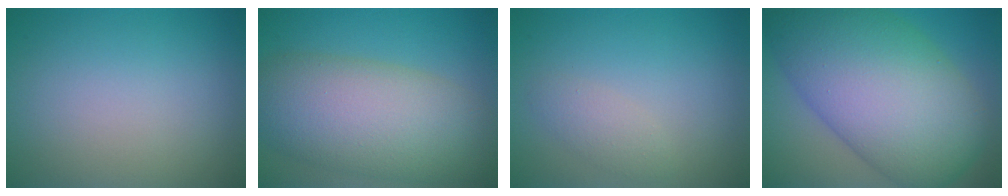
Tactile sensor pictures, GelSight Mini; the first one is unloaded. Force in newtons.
{"total": 10.0, "press": 9.9, "slide": 0.8}
{"total": 1.6, "press": 1.6, "slide": 0.0}
{"total": 15.1, "press": 15.1, "slide": 0.2}